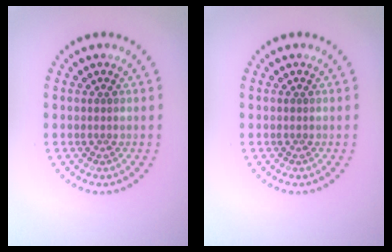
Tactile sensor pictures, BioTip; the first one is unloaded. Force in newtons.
{"total": 0.0}